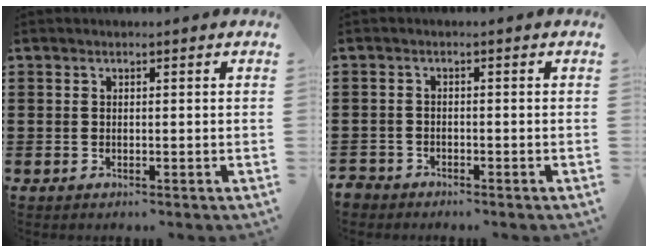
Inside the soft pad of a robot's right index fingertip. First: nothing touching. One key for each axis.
{"total": 2.0, "fx": -1.9, "fy": 0.8, "fz": -0.2, "tx": -0.003, "ty": 0.001, "tz": -0.043}